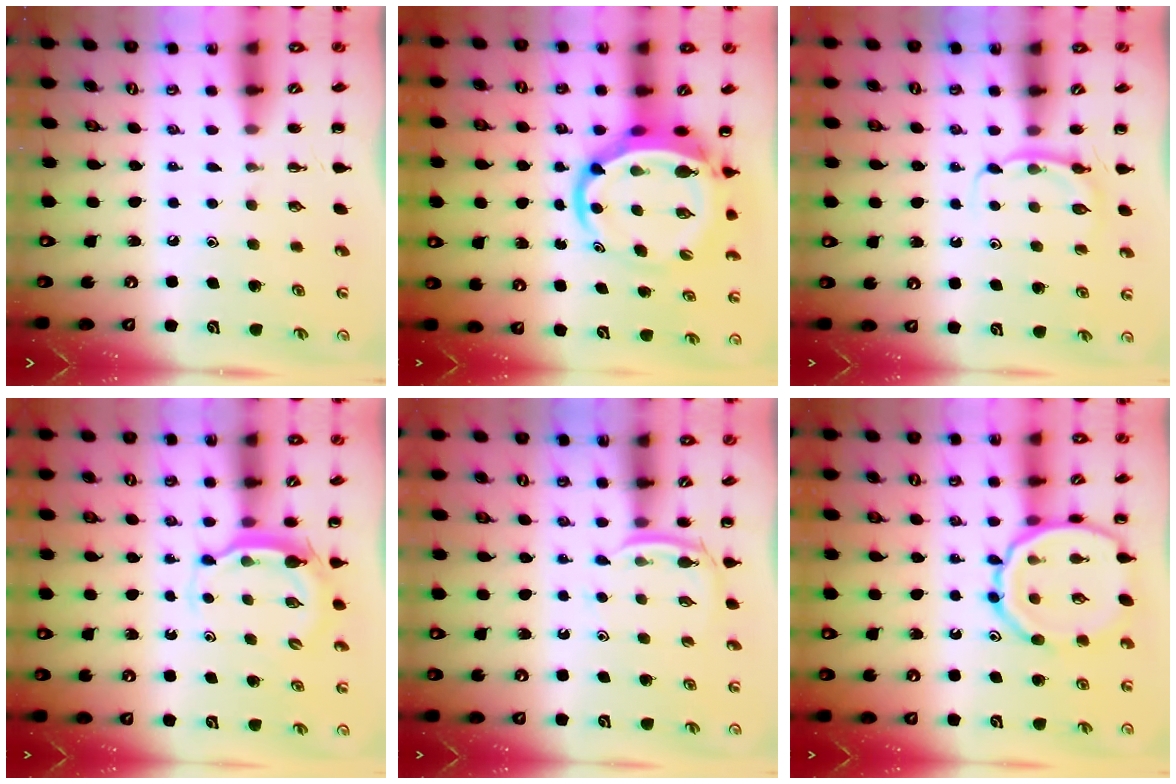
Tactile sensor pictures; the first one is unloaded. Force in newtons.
{"total": 9.4, "press": 9.0, "slide": 2.5}
{"total": 4.0, "press": 3.8, "slide": 1.4}
{"total": 4.8, "press": 4.8, "slide": 0.5}
{"total": 3.9, "press": 3.6, "slide": 1.2}
{"total": 13.3, "press": 13.2, "slide": 1.2}